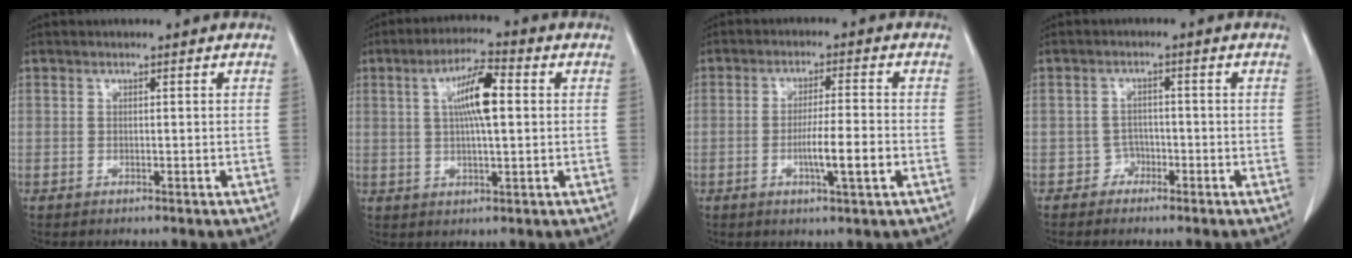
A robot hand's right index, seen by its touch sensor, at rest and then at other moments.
{"total": 8.0, "force": [1.6, 1.4, 7.7], "torque": [-0.140, 0.014, 0.027]}
{"total": 6.4, "force": [-1.9, 0.0, 6.2], "torque": [-0.104, -0.007, -0.032]}
{"total": 1.9, "force": [-1.3, 1.4, -0.2], "torque": [0.010, 0.010, -0.027]}